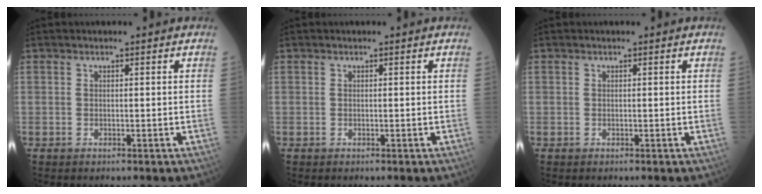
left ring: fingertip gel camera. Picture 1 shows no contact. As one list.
[{"total": 0.0}, {"total": 0.0}]